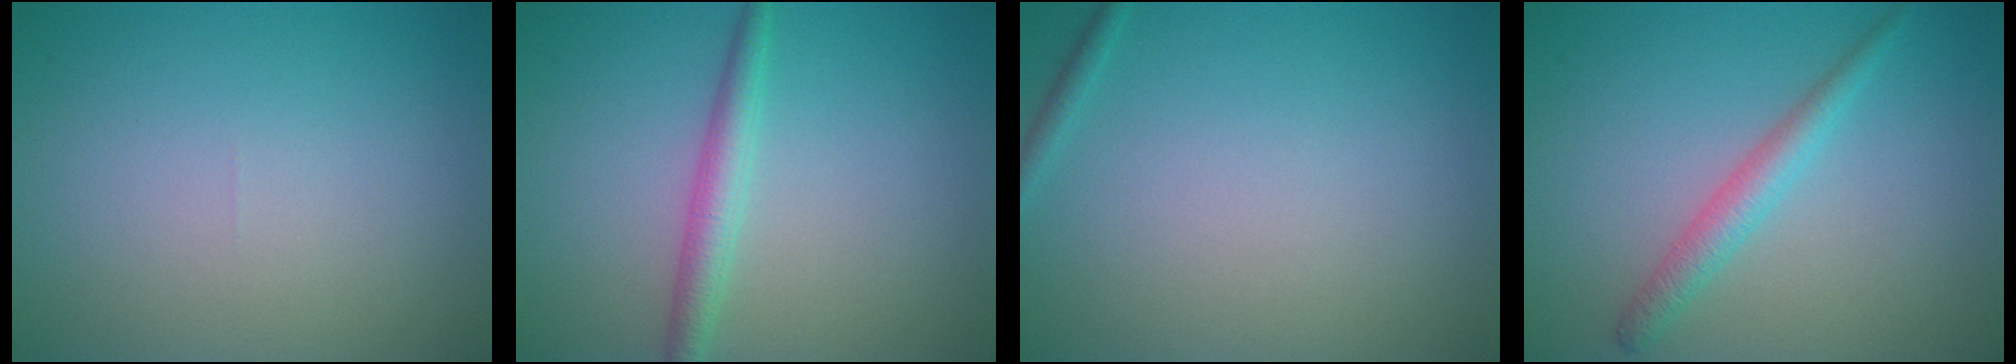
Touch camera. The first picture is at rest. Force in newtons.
{"total": 2.4, "press": 2.4, "slide": 0.1}
{"total": 0.8, "press": 0.8, "slide": 0.0}
{"total": 2.4, "press": 2.4, "slide": 0.1}